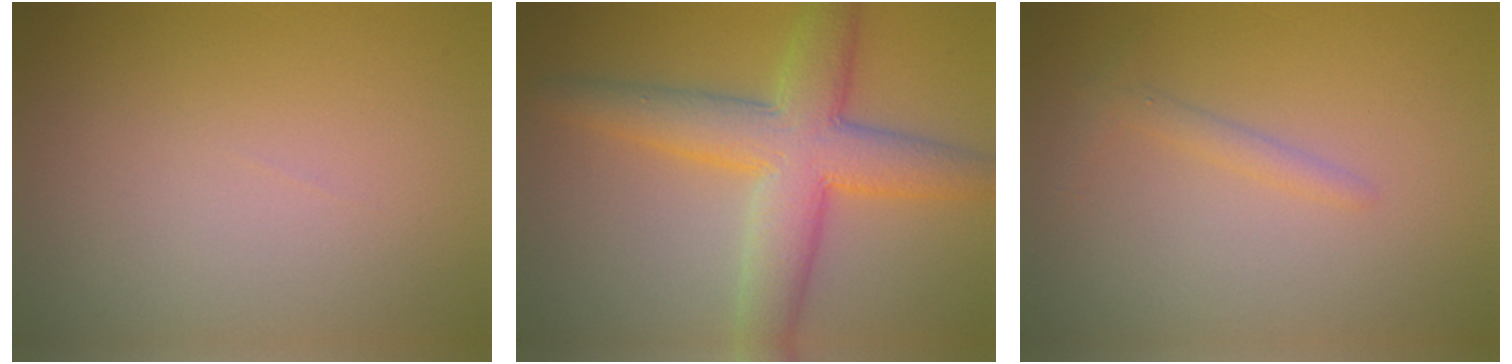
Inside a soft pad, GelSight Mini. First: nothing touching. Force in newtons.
{"total": 7.8, "press": 7.8, "slide": 0.2}
{"total": 1.3, "press": 1.3, "slide": 0.1}